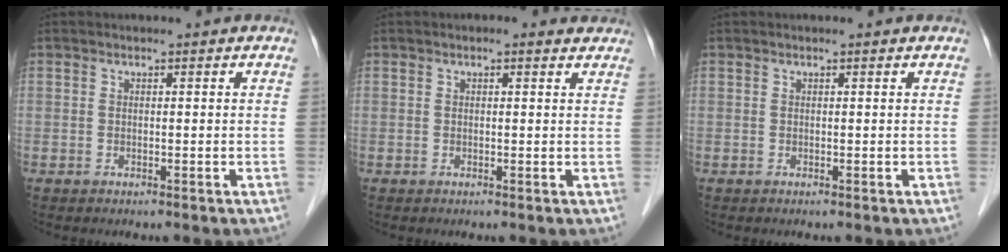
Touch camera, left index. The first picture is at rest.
{"total": 1.8, "force": [1.3, 0.7, 0.9], "torque": [-0.013, 0.010, 0.011]}
{"total": 0.0}